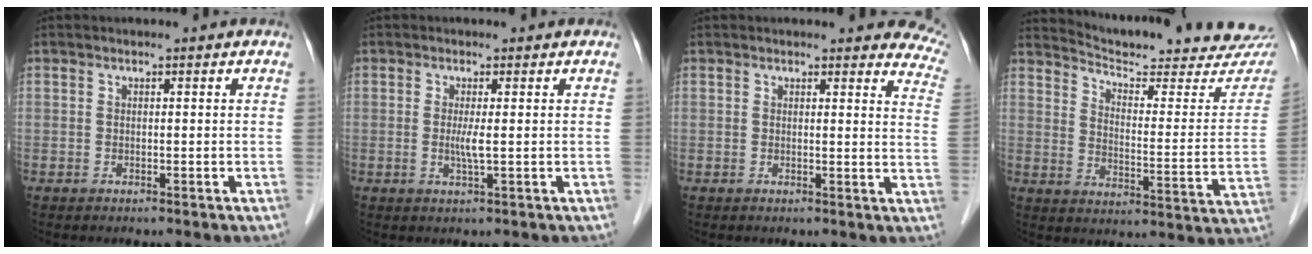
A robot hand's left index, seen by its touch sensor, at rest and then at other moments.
{"total": 2.0, "force": [0.0, -0.2, 2.0], "torque": [-0.045, -0.004, 0.000]}
{"total": 10.3, "force": [9.6, 2.4, 2.9], "torque": [0.006, -0.039, 0.066]}
{"total": 22.6, "force": [21.7, 2.2, 6.0], "torque": [-0.079, -0.093, 0.268]}